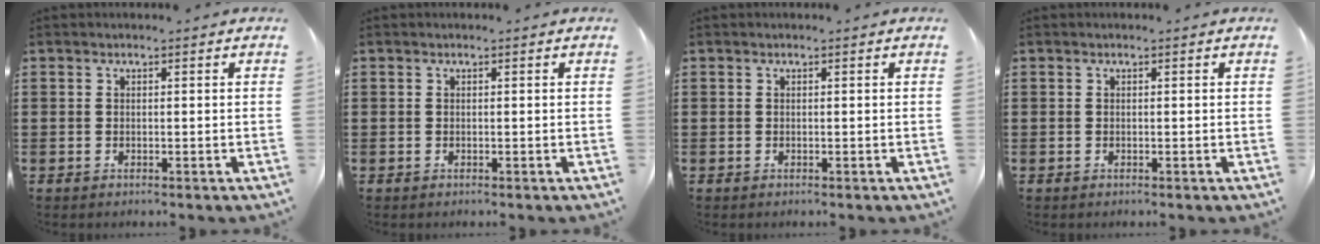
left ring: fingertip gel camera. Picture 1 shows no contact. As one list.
[{"total": 0.0}, {"total": 0.0}, {"total": 0.0}]